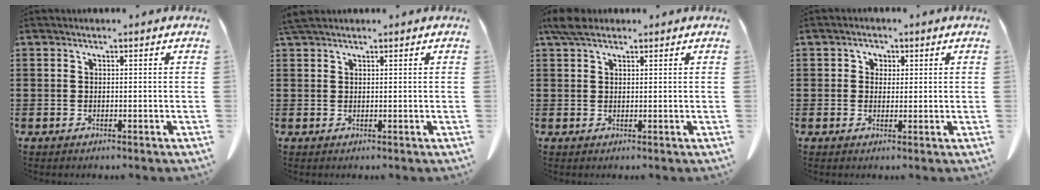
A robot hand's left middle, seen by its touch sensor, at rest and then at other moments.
{"total": 1.8, "force": [1.5, 0.4, 0.8], "torque": [-0.021, 0.002, 0.029]}
{"total": 3.4, "force": [2.3, 1.5, 2.0], "torque": [-0.047, 0.007, 0.044]}
{"total": 1.6, "force": [0.4, 1.5, 0.4], "torque": [-0.014, 0.008, 0.006]}